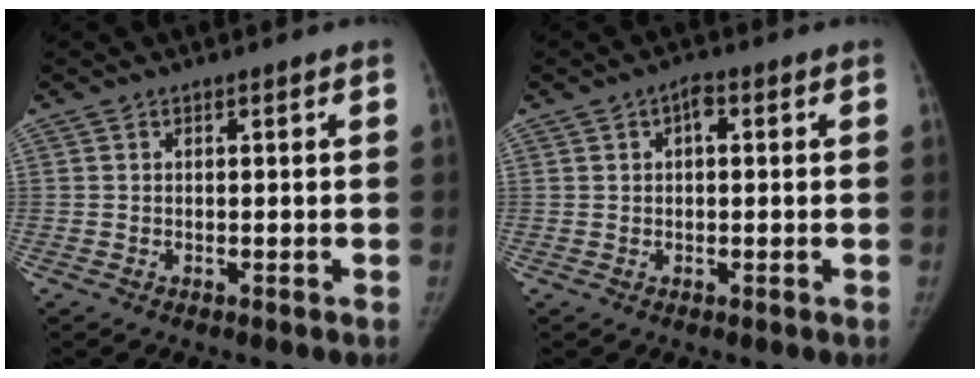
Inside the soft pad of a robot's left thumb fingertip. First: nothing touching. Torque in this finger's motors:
{"motor_torque": [-0.27, 0.20, -0.31, 0.25, -0.06]}